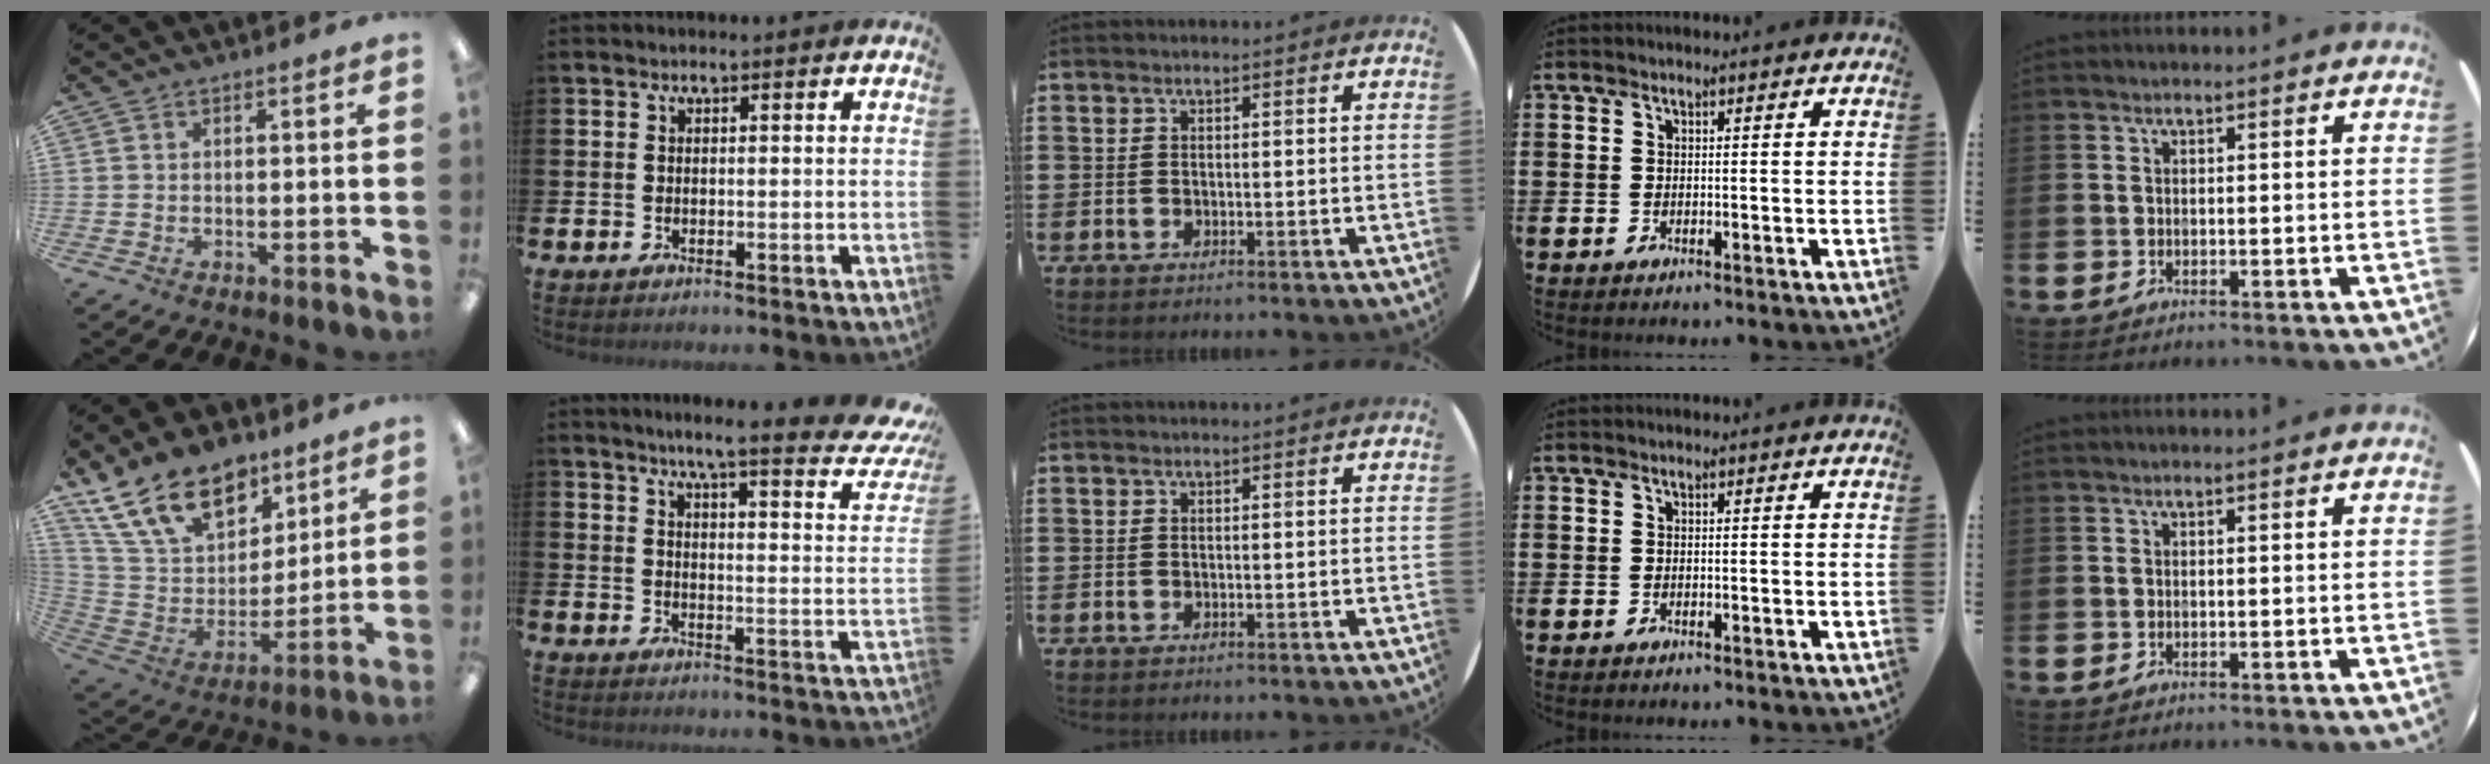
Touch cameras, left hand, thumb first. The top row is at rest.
{"thumb": {"total": 19.9, "force": [13.9, 11.1, 9.0], "torque": [-0.178, -0.071, 0.259]}, "index": {"total": 5.9, "force": [4.9, 0.4, 3.2], "torque": [-0.053, -0.051, 0.069]}}